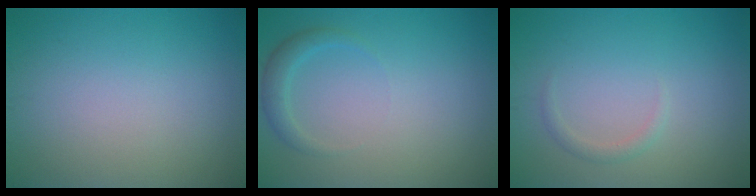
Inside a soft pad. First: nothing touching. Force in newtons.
{"total": 1.7, "press": 1.7, "slide": 0.1}
{"total": 1.0, "press": 1.0, "slide": 0.1}